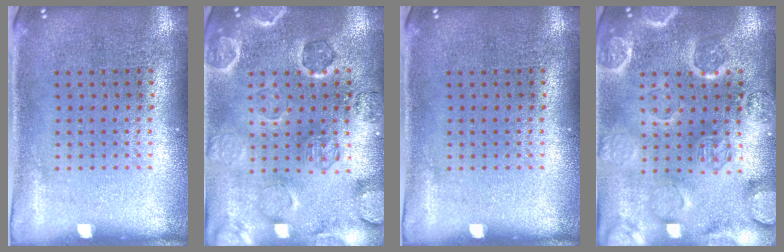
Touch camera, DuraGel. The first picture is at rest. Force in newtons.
{"total": 1.4, "press": 1.4, "slide": 0.2}
{"total": 0.0}
{"total": 3.4, "press": 3.3, "slide": 0.8}